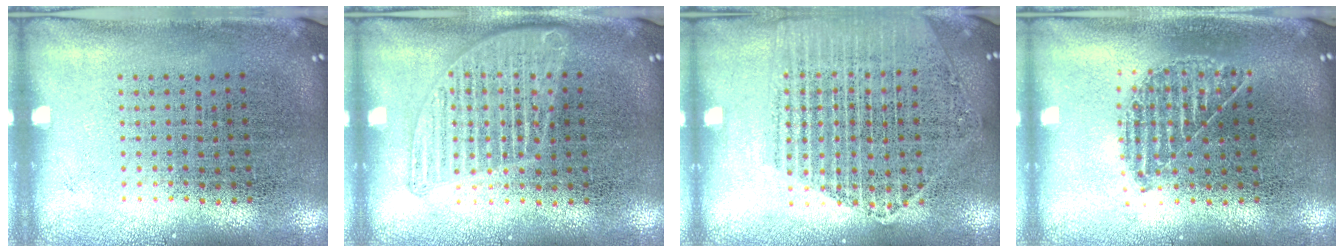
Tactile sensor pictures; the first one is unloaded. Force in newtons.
{"total": 1.3, "press": 1.3, "slide": 0.1}
{"total": 1.8, "press": 1.7, "slide": 0.6}
{"total": 1.0, "press": 0.9, "slide": 0.3}